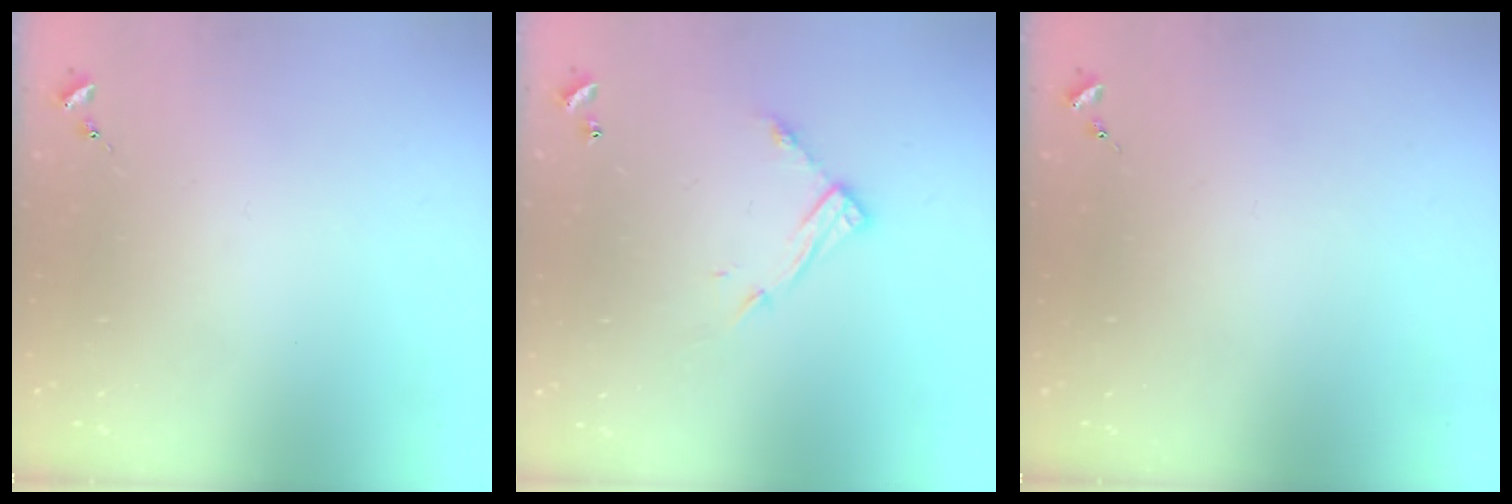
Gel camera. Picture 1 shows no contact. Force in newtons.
{"total": 10.0, "press": 9.9, "slide": 0.5}
{"total": 0.0}